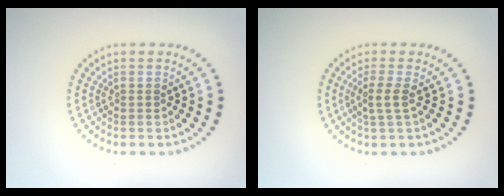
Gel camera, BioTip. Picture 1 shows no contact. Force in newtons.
{"total": 1.8, "press": 1.3, "slide": 1.2}